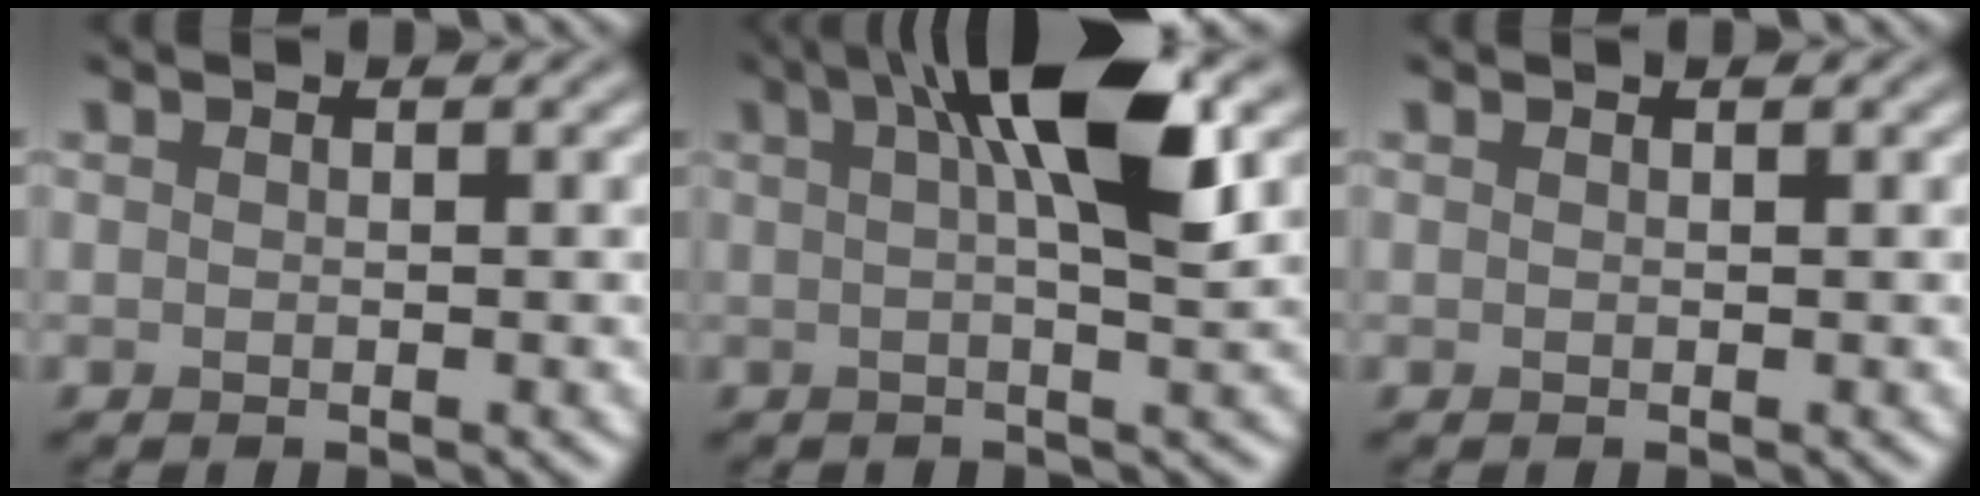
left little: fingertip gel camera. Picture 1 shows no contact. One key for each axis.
{"total": 6.9, "fx": 2.4, "fy": 1.0, "fz": 6.5, "tx": -0.095, "ty": 0.003, "tz": 0.048}
{"total": 0.0}